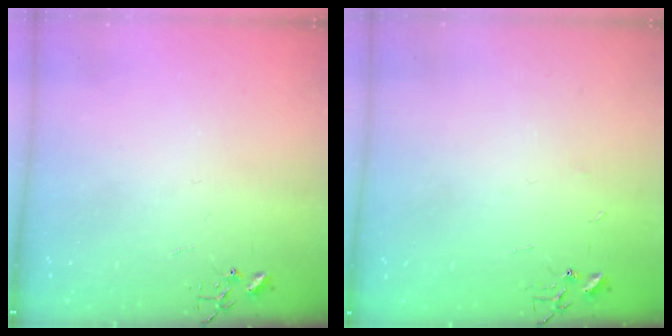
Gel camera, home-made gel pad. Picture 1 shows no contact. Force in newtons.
{"total": 2.4, "press": 2.4, "slide": 0.3}